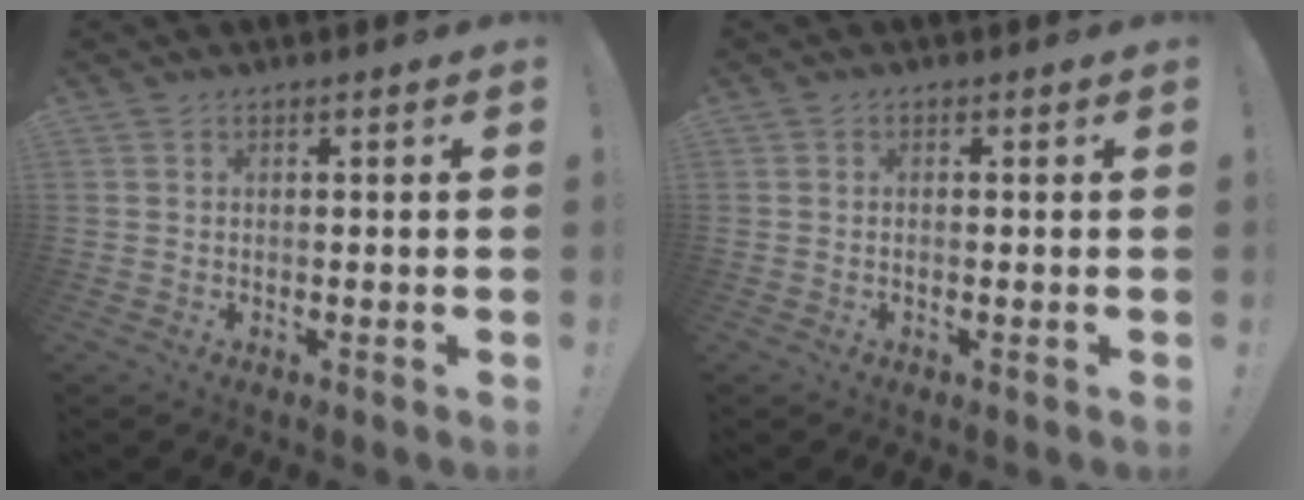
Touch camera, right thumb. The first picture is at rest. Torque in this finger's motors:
{"motor_torque": [0.07, -0.09, -0.09, -0.02, -0.03]}